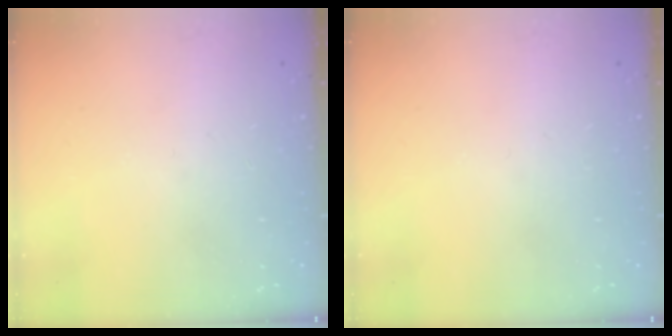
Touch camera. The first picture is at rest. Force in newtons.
{"total": 0.0}